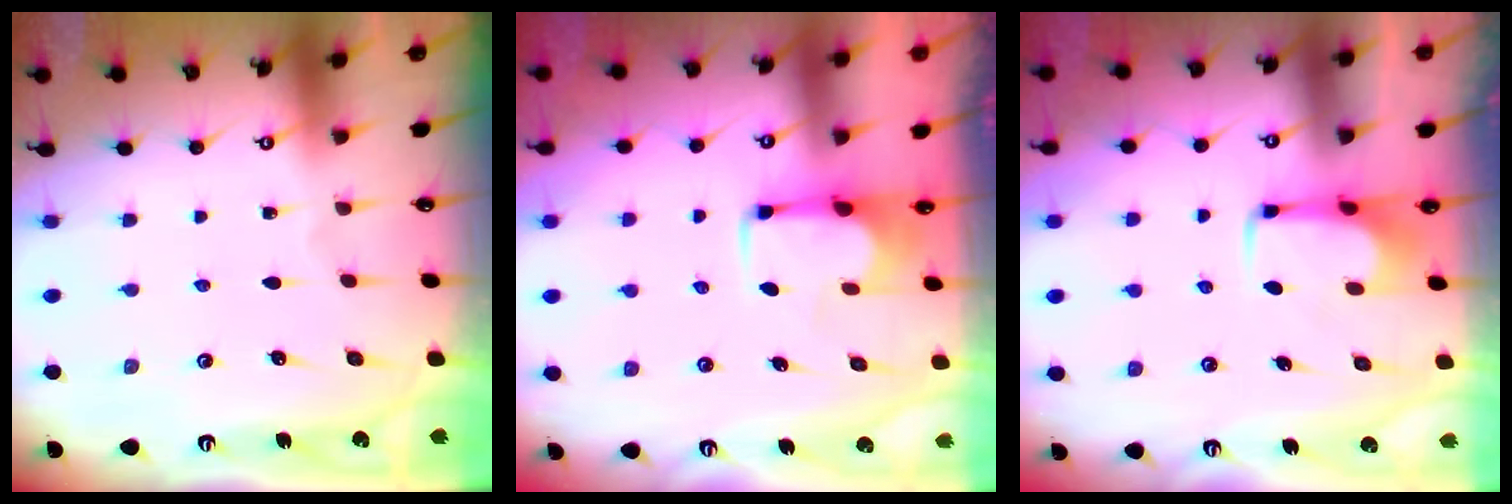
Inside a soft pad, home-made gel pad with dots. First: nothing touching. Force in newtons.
{"total": 1.8, "press": 1.5, "slide": 0.9}
{"total": 1.6, "press": 1.5, "slide": 0.4}